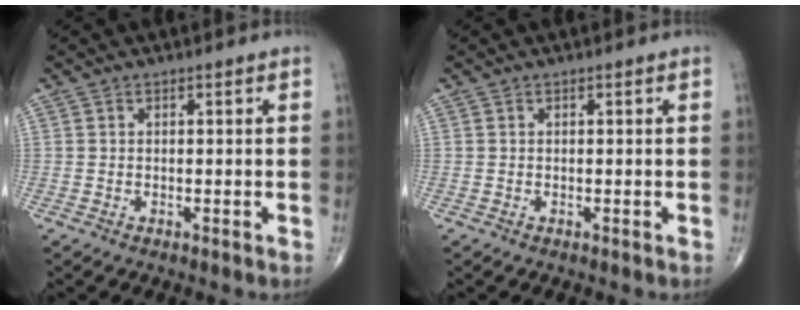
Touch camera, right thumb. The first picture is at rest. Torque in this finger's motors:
{"motor_torque": [0.00, 0.00, 0.00, 0.00, 0.00]}